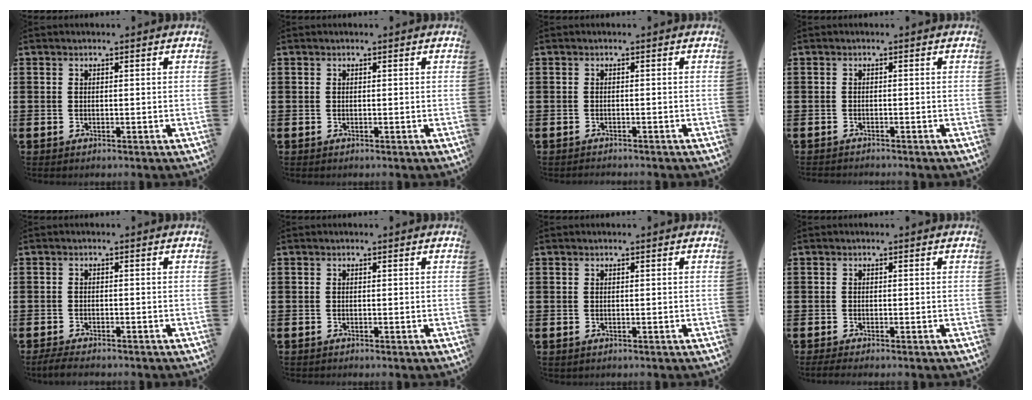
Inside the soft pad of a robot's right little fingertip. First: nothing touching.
{"total": 0.0}
{"total": 0.7, "force": [-0.7, 0.0, 0.0], "torque": [-0.001, -0.003, -0.014]}
{"total": 0.8, "force": [-0.8, -0.1, 0.0], "torque": [-0.002, -0.001, -0.017]}
{"total": 1.6, "force": [-1.5, 0.2, 0.6], "torque": [-0.012, 0.003, -0.029]}
{"total": 0.0}
{"total": 0.0}
{"total": 0.8, "force": [-0.4, 0.1, 0.7], "torque": [-0.010, -0.003, -0.008]}